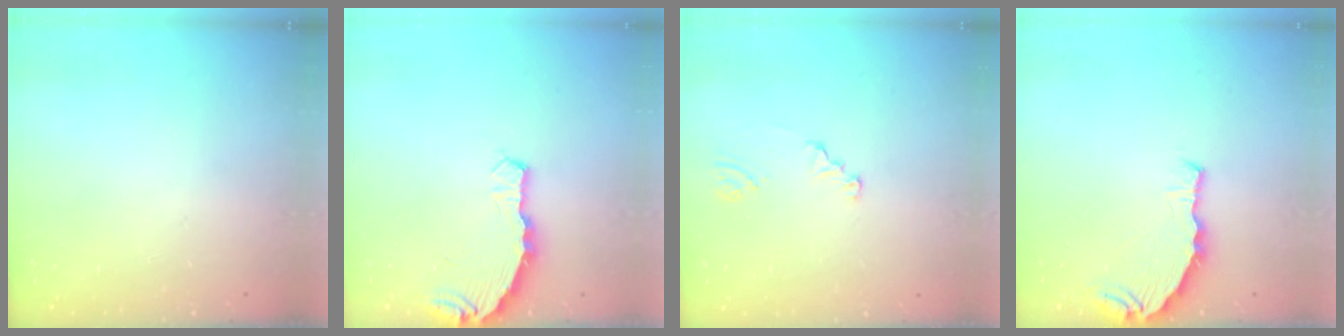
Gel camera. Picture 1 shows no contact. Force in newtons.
{"total": 4.3, "press": 4.3, "slide": 0.3}
{"total": 1.2, "press": 1.2, "slide": 0.1}
{"total": 7.6, "press": 6.0, "slide": 4.6}